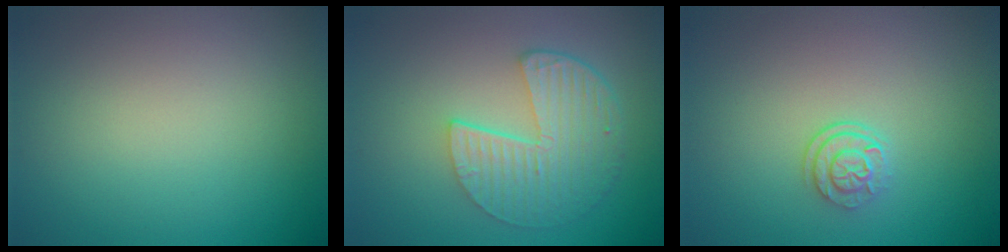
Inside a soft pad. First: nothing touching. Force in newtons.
{"total": 5.4, "press": 4.0, "slide": 3.6}
{"total": 2.2, "press": 1.7, "slide": 1.4}